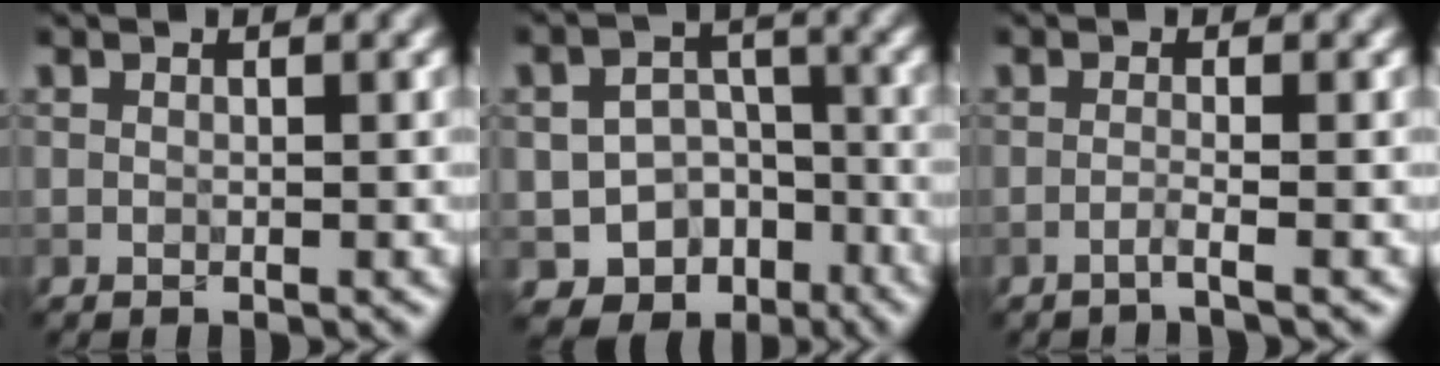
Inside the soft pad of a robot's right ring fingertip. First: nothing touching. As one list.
[{"total": 7.6, "force": [-4.3, 5.7, 2.5], "torque": [-0.016, -0.005, -0.065]}, {"total": 1.3, "force": [-0.8, 0.2, 1.1], "torque": [-0.011, 0.001, -0.028]}]